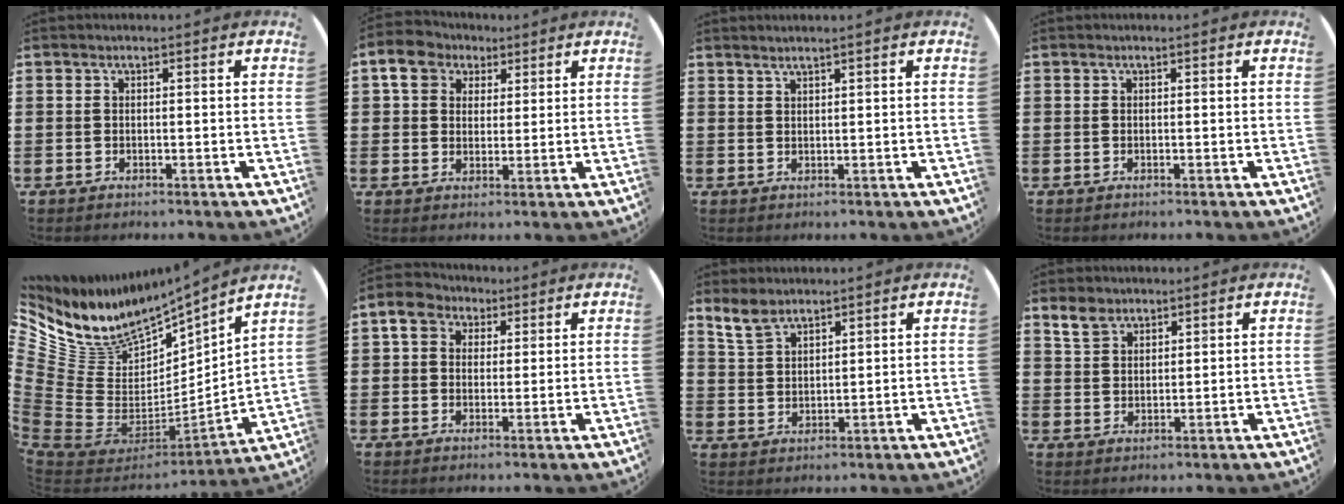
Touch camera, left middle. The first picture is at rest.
{"total": 5.2, "force": [3.1, 4.1, 1.1], "torque": [-0.026, 0.011, 0.055]}
{"total": 1.0, "force": [0.9, -0.5, -0.1], "torque": [0.003, -0.002, 0.018]}
{"total": 0.0}
{"total": 7.7, "force": [6.1, 4.6, 1.1], "torque": [-0.074, -0.068, 0.115]}
{"total": 4.4, "force": [2.6, 3.4, 1.1], "torque": [-0.029, 0.015, 0.047]}
{"total": 3.8, "force": [3.3, 1.4, 1.3], "torque": [-0.035, -0.003, 0.063]}
{"total": 3.3, "force": [2.6, 1.8, 1.0], "torque": [-0.017, 0.000, 0.050]}